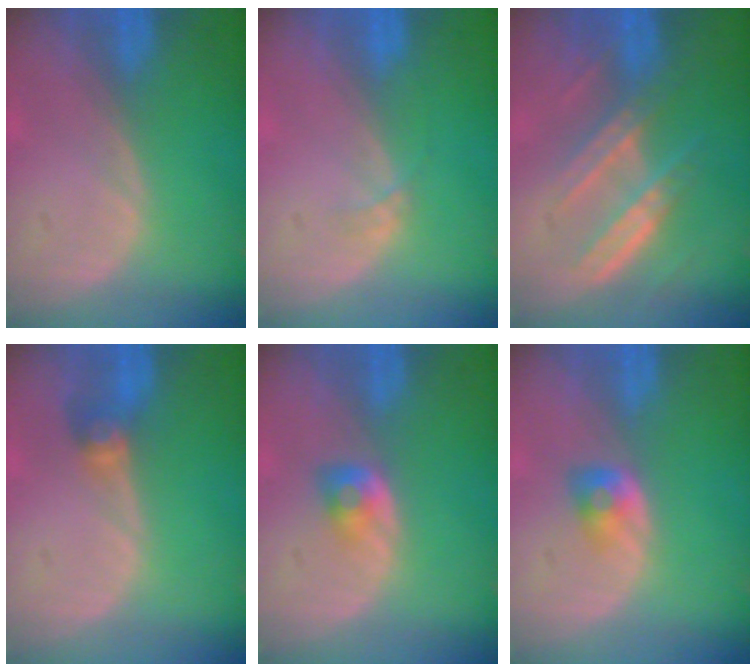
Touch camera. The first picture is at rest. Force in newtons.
{"total": 0.9, "press": 0.9, "slide": 0.1}
{"total": 6.5, "press": 6.4, "slide": 1.1}
{"total": 2.7, "press": 2.7, "slide": 0.3}
{"total": 2.8, "press": 2.5, "slide": 1.3}
{"total": 2.7, "press": 2.4, "slide": 1.2}